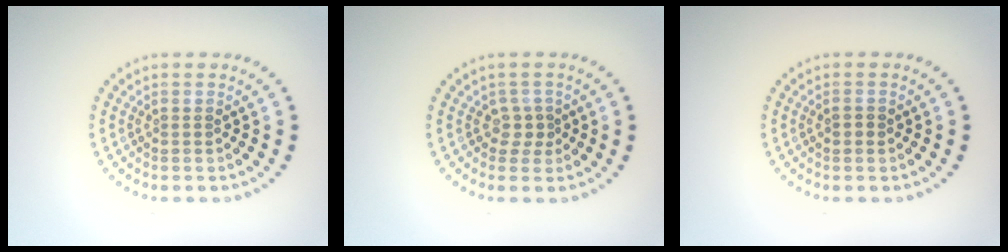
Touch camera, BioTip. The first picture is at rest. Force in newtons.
{"total": 1.5, "press": 1.1, "slide": 1.1}
{"total": 0.9, "press": 0.9, "slide": 0.2}